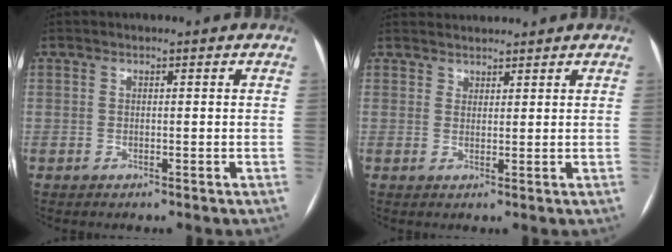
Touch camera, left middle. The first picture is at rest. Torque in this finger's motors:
{"motor_torque": [0.00, -0.06, -0.16, -0.03]}